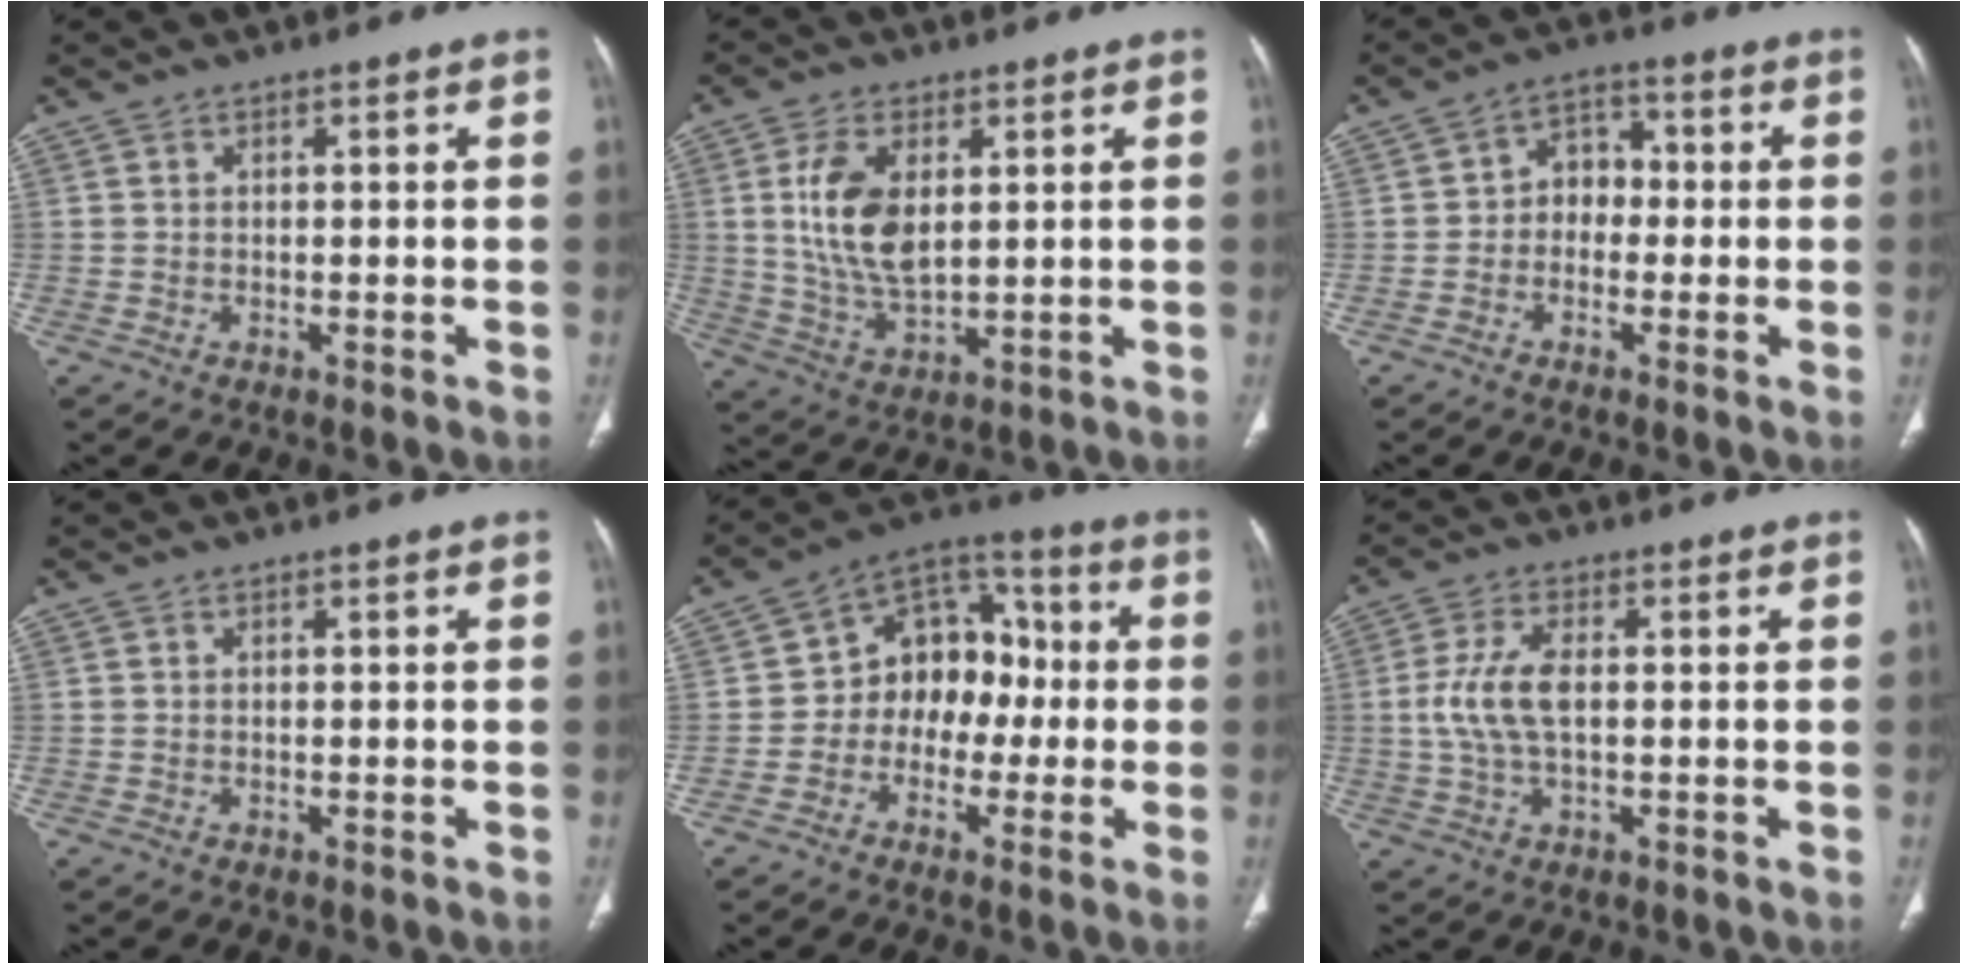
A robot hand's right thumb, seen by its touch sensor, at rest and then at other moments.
{"total": 11.2, "force": [2.4, 6.1, 9.1], "torque": [-0.173, -0.015, 0.053]}
{"total": 5.6, "force": [-0.7, 4.6, 3.2], "torque": [-0.018, 0.028, -0.026]}
{"total": 0.0}
{"total": 12.4, "force": [-1.5, 9.6, 7.8], "torque": [-0.071, 0.047, -0.039]}
{"total": 7.3, "force": [0.2, 3.4, 6.5], "torque": [-0.150, 0.007, 0.001]}